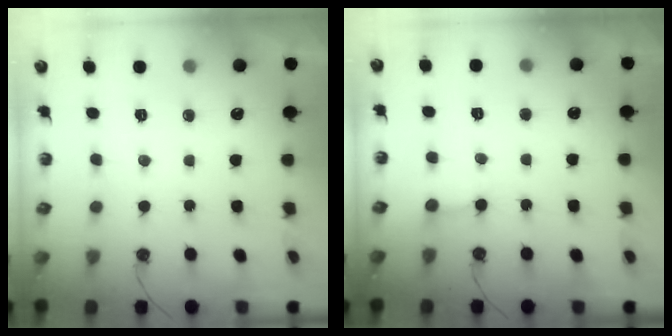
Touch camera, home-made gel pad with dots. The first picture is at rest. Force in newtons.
{"total": 2.4, "press": 2.4, "slide": 0.1}